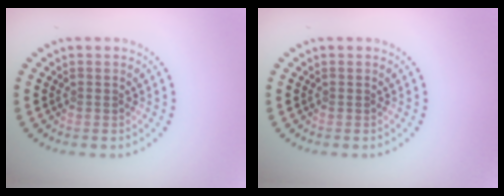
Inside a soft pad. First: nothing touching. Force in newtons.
{"total": 0.0}